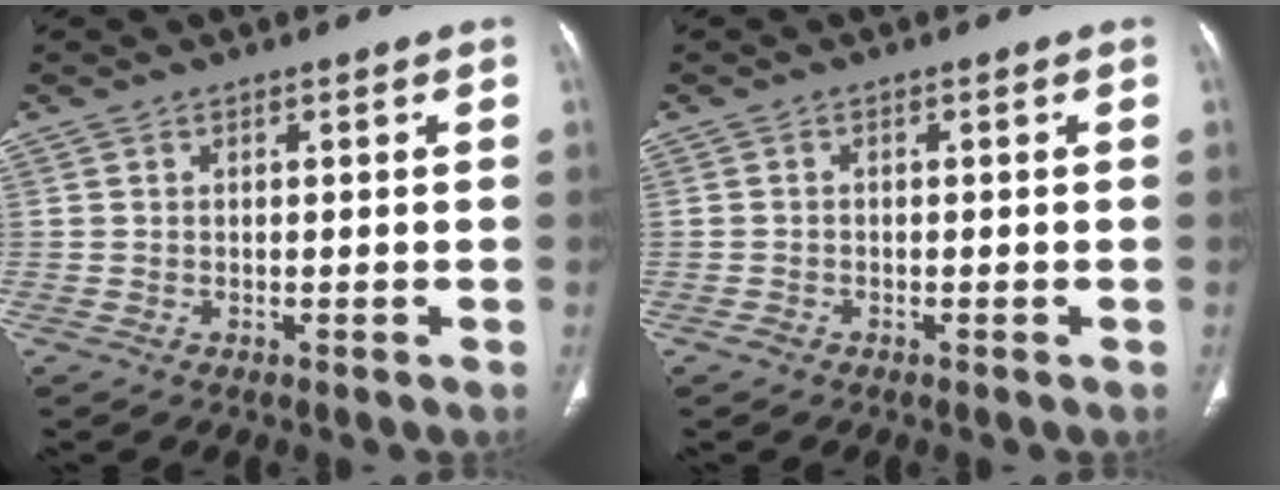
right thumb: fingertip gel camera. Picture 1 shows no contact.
{"total": 1.0, "force": [-0.7, 0.6, 0.2], "torque": [-0.005, 0.002, -0.017]}